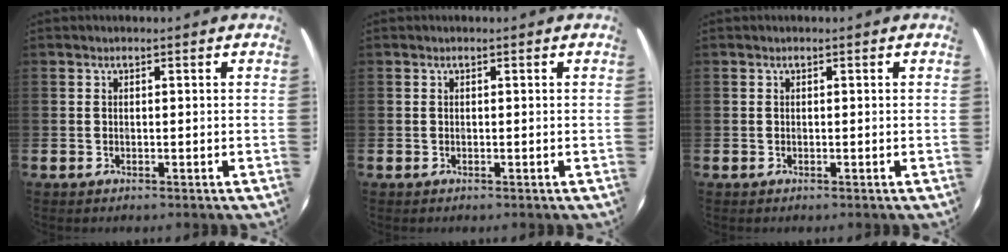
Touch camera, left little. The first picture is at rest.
{"total": 0.0}
{"total": 0.0}